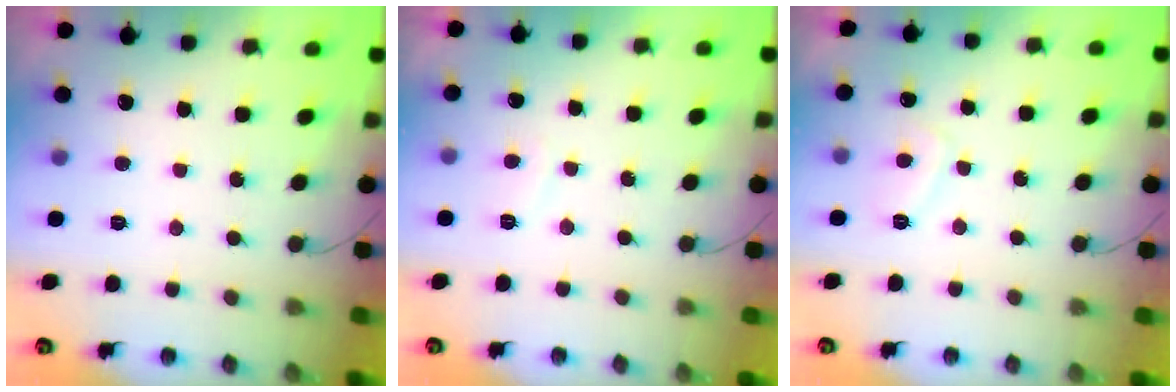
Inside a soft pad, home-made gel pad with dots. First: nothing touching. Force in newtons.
{"total": 2.0, "press": 1.9, "slide": 0.6}
{"total": 3.9, "press": 3.8, "slide": 0.5}